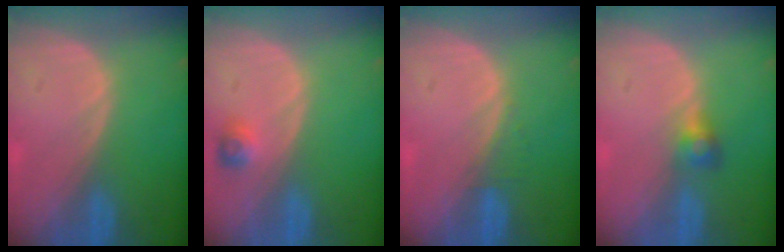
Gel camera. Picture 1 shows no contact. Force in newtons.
{"total": 2.4, "press": 2.2, "slide": 0.9}
{"total": 1.2, "press": 1.1, "slide": 0.4}
{"total": 2.6, "press": 2.5, "slide": 0.2}